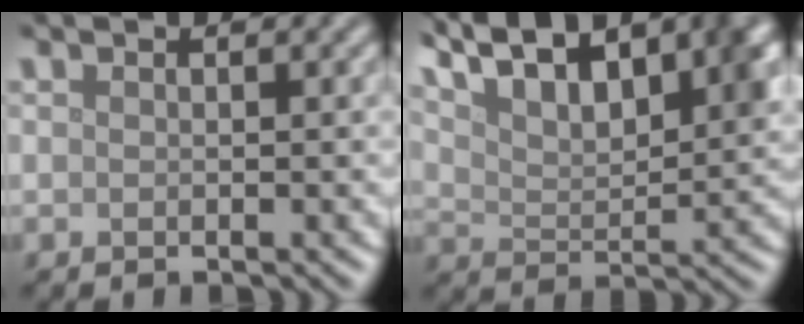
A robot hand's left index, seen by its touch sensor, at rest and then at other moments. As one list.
[{"total": 10.5, "force": [6.4, 3.8, 7.3], "torque": [-0.108, 0.025, 0.099]}]